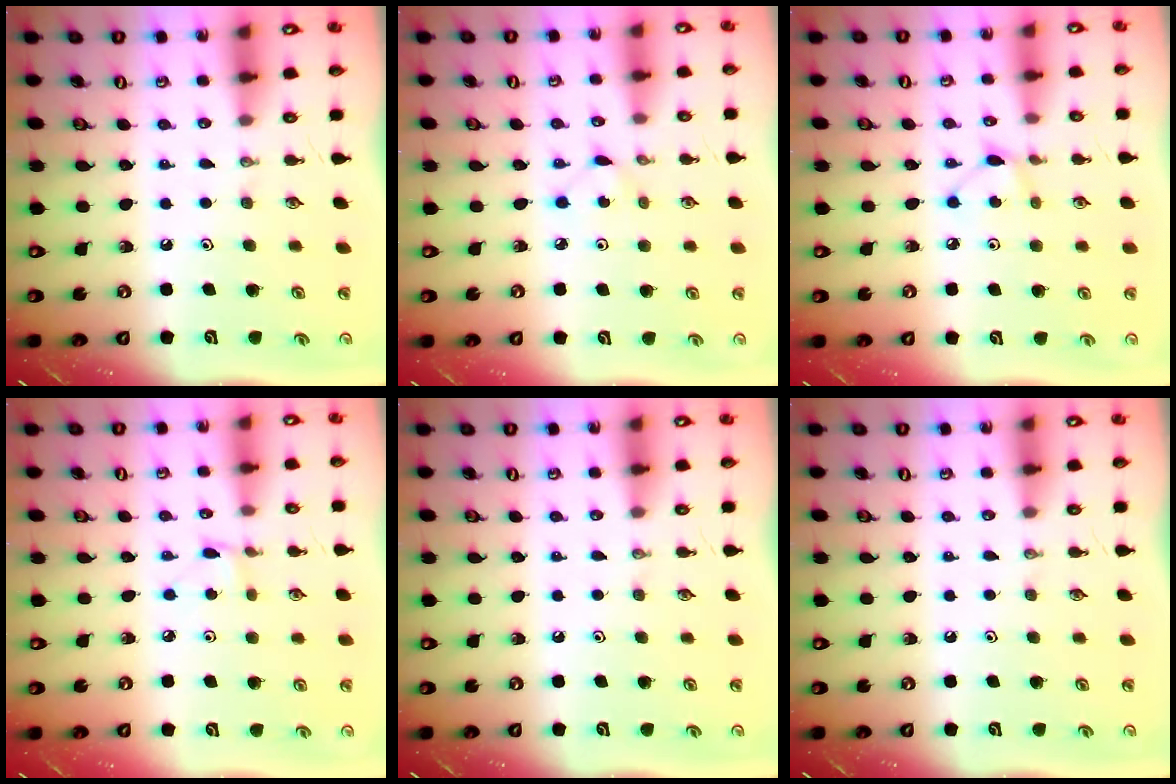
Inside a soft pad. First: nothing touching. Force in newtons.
{"total": 3.0, "press": 3.0, "slide": 0.3}
{"total": 4.2, "press": 4.2, "slide": 0.6}
{"total": 2.5, "press": 2.4, "slide": 0.3}
{"total": 0.0}
{"total": 0.0}